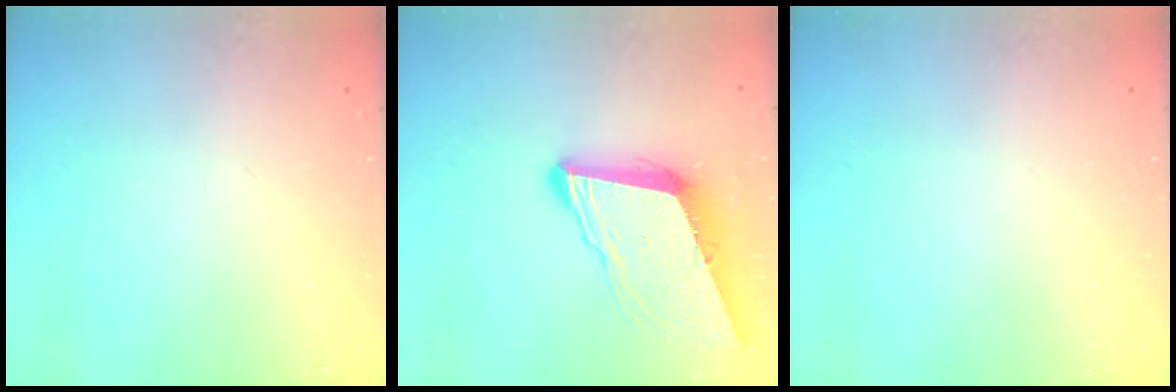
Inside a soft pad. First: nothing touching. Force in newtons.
{"total": 10.5, "press": 9.9, "slide": 3.6}
{"total": 0.0}